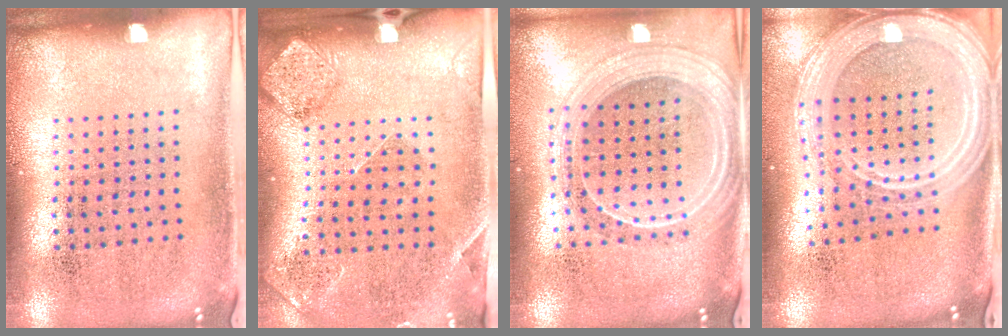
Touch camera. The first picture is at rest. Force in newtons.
{"total": 1.5, "press": 1.4, "slide": 0.6}
{"total": 2.3, "press": 2.0, "slide": 1.1}
{"total": 3.1, "press": 2.5, "slide": 1.9}